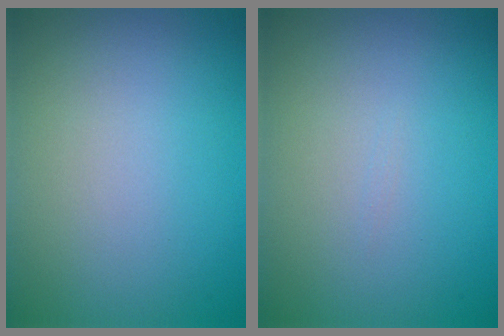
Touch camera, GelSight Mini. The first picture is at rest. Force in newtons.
{"total": 0.0}